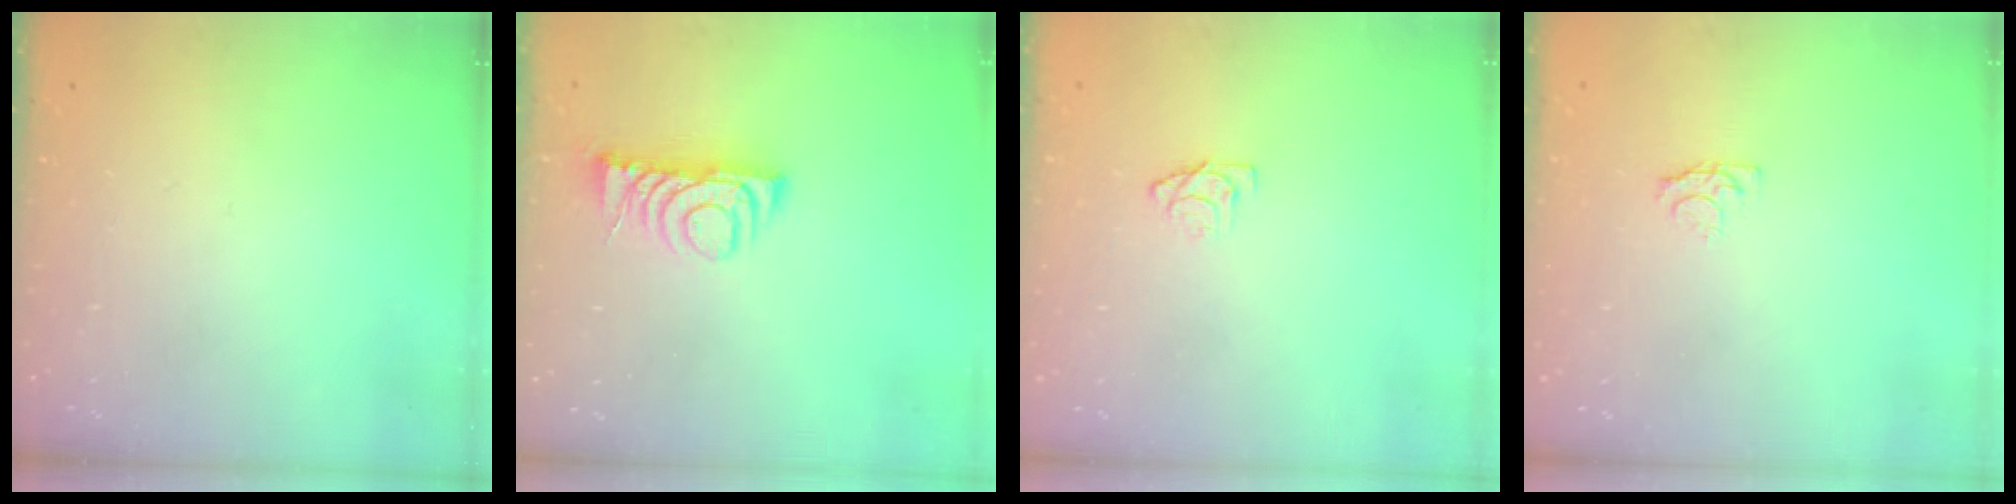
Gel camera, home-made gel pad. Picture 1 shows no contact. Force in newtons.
{"total": 7.0, "press": 7.0, "slide": 0.7}
{"total": 4.5, "press": 4.5, "slide": 0.3}
{"total": 4.0, "press": 4.0, "slide": 0.4}